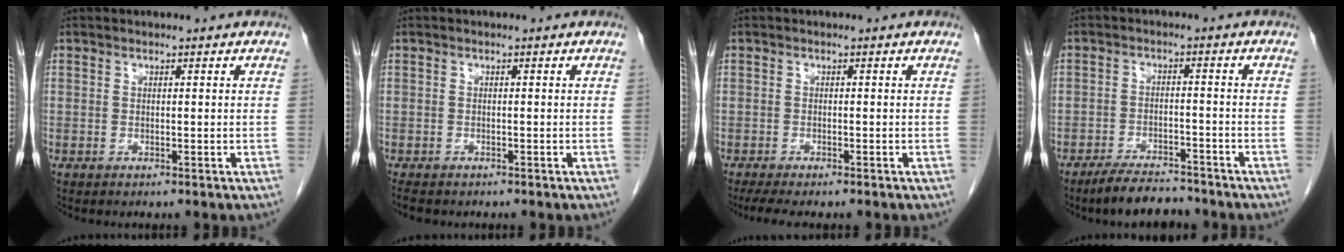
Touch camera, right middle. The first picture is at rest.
{"total": 3.1, "force": [-2.5, 1.2, 1.3], "torque": [-0.024, -0.008, -0.033]}
{"total": 5.6, "force": [-4.6, 1.1, 3.1], "torque": [-0.042, -0.013, -0.069]}
{"total": 6.4, "force": [-5.8, 1.7, 2.0], "torque": [-0.034, -0.009, -0.097]}